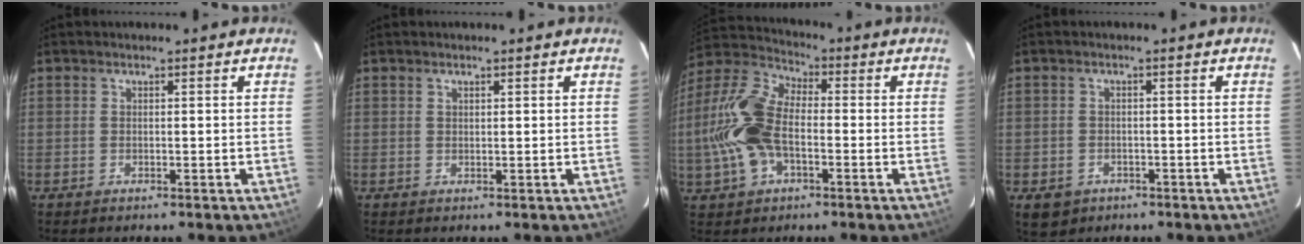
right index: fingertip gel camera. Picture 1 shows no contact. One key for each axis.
{"total": 0.6, "fx": 0.4, "fy": 0.3, "fz": 0.3, "tx": -0.004, "ty": 0.002, "tz": 0.008}
{"total": 14.5, "fx": -2.8, "fy": 8.3, "fz": 11.5, "tx": -0.260, "ty": 0.015, "tz": -0.056}
{"total": 4.9, "fx": -2.4, "fy": 4.0, "fz": 1.7, "tx": -0.042, "ty": -0.001, "tz": -0.028}